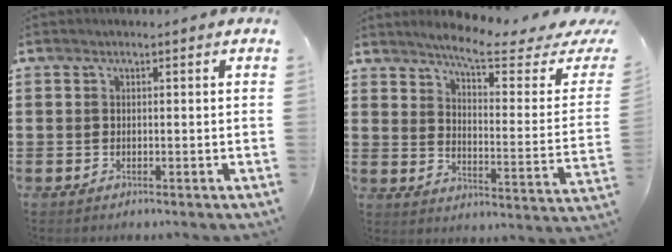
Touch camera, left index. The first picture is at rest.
{"total": 6.2, "force": [5.0, 0.1, 3.7], "torque": [-0.079, -0.038, 0.076]}